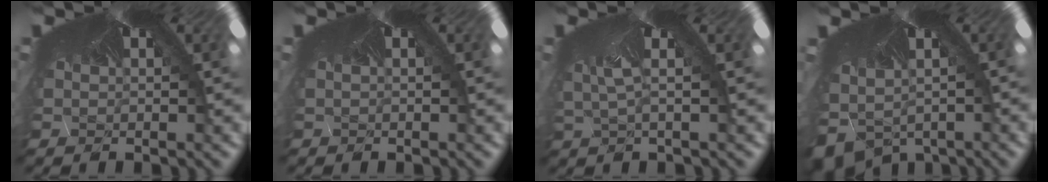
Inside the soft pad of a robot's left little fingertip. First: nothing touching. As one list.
[{"total": 0.0}, {"total": 2.9, "force": [-2.1, -1.9, -0.3], "torque": [-0.002, -0.027, -0.010]}, {"total": 5.8, "force": [-5.8, -0.5, -0.8], "torque": [-0.009, -0.069, -0.065]}]